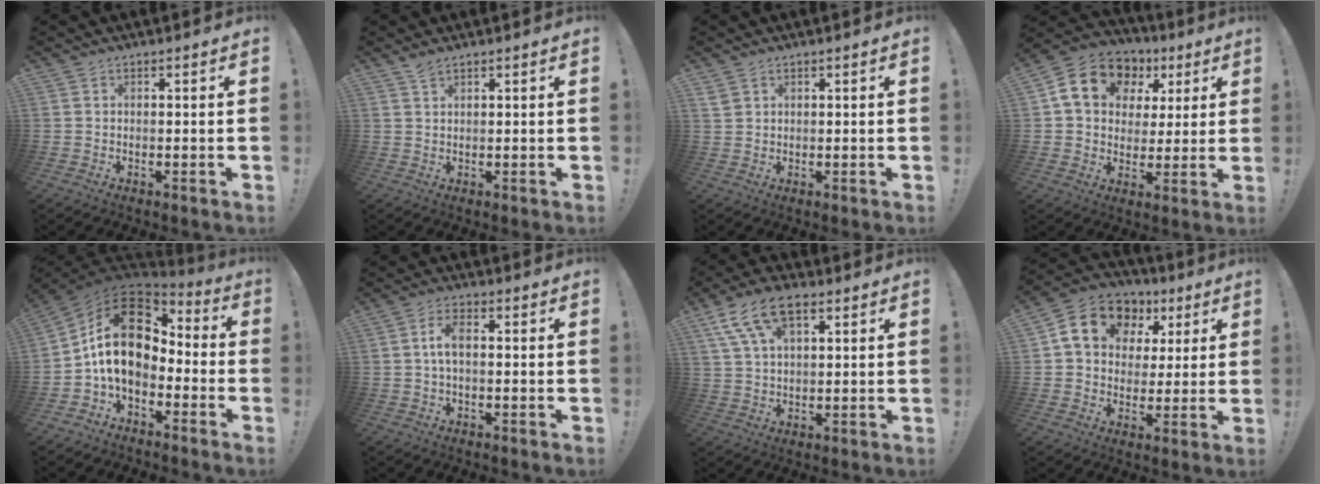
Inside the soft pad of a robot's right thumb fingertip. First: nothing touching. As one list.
[{"total": 1.9, "force": [1.6, 0.4, 1.0], "torque": [-0.013, -0.008, 0.029]}, {"total": 2.4, "force": [1.5, 1.5, 1.1], "torque": [-0.017, -0.005, 0.030]}, {"total": 15.7, "force": [6.7, 11.8, 7.8], "torque": [-0.125, -0.017, 0.133]}, {"total": 18.0, "force": [2.7, 11.5, 13.6], "torque": [-0.246, -0.001, 0.047]}, {"total": 4.9, "force": [0.3, 2.2, 4.3], "torque": [-0.087, 0.008, 0.005]}, {"total": 12.0, "force": [6.1, 6.0, 8.5], "torque": [-0.153, -0.016, 0.115]}, {"total": 14.5, "force": [6.0, 11.1, 7.1], "torque": [-0.110, -0.019, 0.116]}]